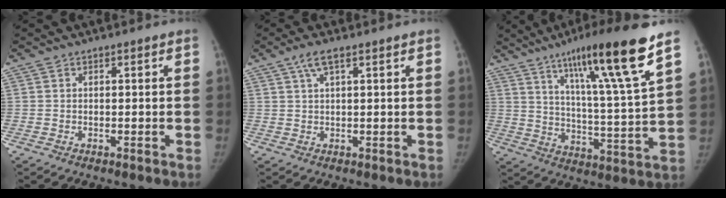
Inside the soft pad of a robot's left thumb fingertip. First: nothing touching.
{"total": 3.5, "force": [1.9, 0.7, 2.8], "torque": [-0.064, 0.005, 0.043]}
{"total": 19.8, "force": [12.0, 1.2, 15.6], "torque": [-0.233, -0.053, 0.191]}